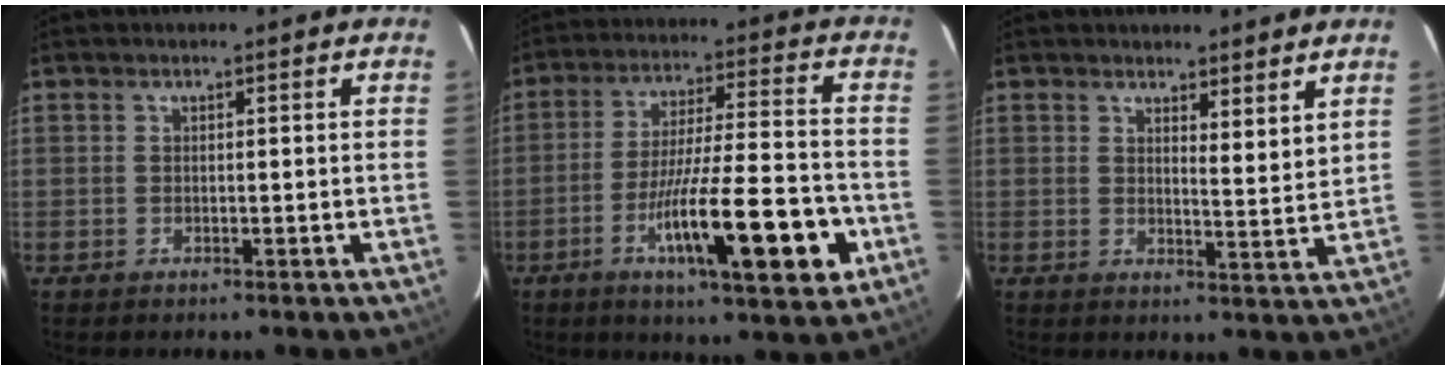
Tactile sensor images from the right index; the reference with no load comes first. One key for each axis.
{"total": 17.2, "fx": -6.5, "fy": 1.9, "fz": 15.8, "tx": -0.246, "ty": -0.006, "tz": -0.096}
{"total": 3.8, "fx": 3.2, "fy": 0.6, "fz": 2.1, "tx": -0.034, "ty": -0.024, "tz": 0.045}